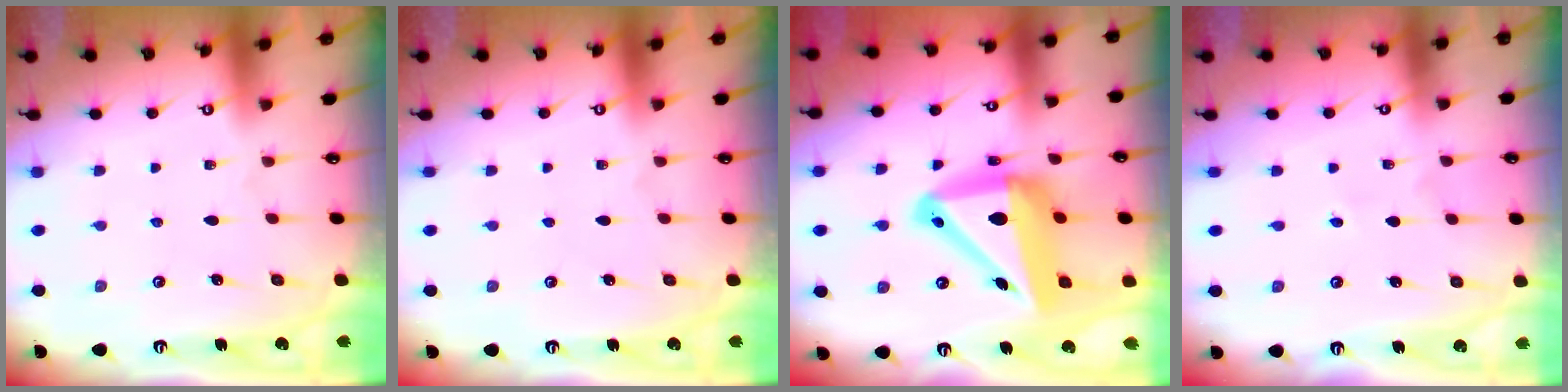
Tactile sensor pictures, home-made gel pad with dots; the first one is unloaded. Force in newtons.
{"total": 0.0}
{"total": 18.7, "press": 18.4, "slide": 3.1}
{"total": 1.7, "press": 1.6, "slide": 0.5}